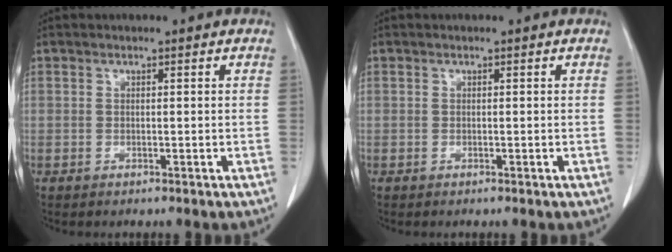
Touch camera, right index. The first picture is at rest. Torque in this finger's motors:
{"motor_torque": [-0.03, 0.01, 0.00, 0.00]}